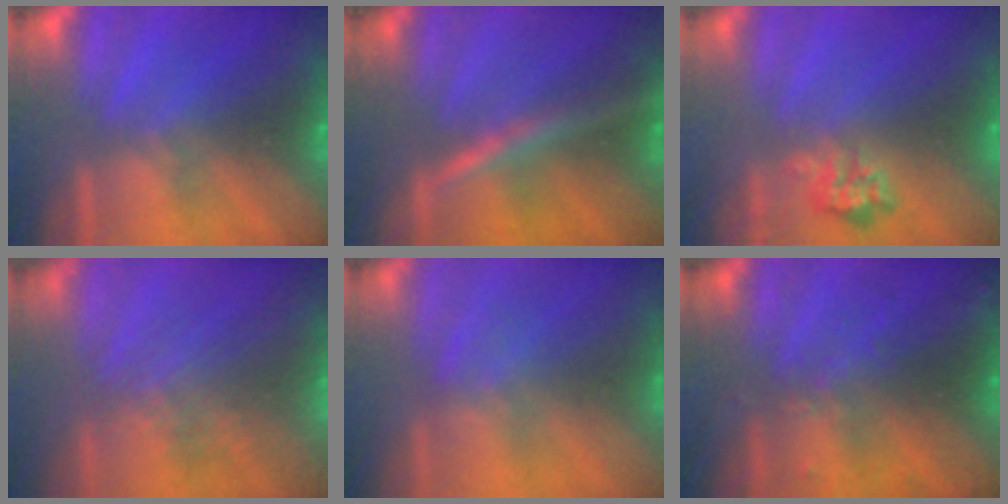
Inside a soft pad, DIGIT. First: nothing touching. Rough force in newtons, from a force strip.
{"total": 2.5}
{"total": 2.3}
{"total": 3.1}
{"total": 2.4}
{"total": 2.9}